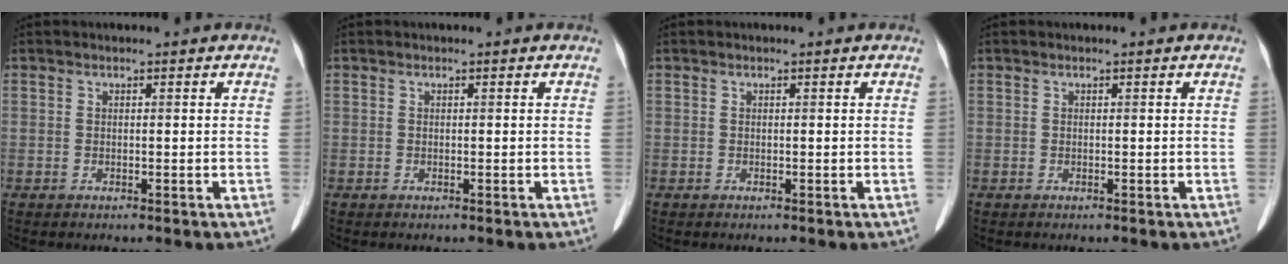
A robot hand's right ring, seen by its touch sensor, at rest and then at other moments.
{"total": 0.0}
{"total": 0.0}
{"total": 0.0}